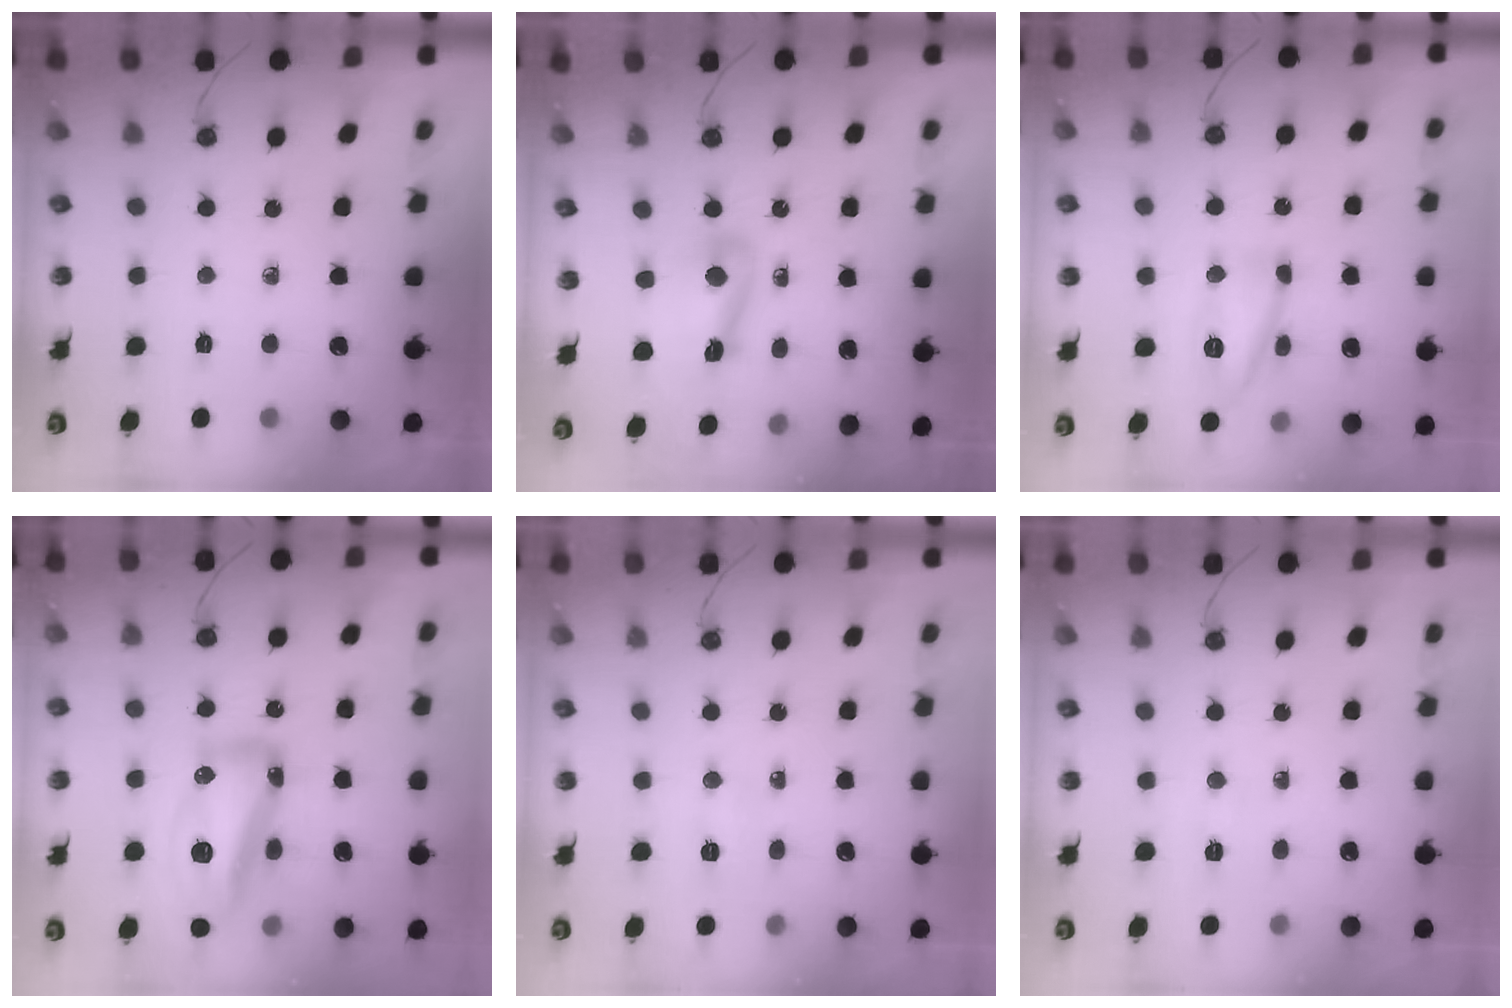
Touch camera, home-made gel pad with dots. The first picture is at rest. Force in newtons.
{"total": 10.5, "press": 10.4, "slide": 1.3}
{"total": 11.3, "press": 11.2, "slide": 0.7}
{"total": 17.0, "press": 16.9, "slide": 1.8}
{"total": 3.9, "press": 3.7, "slide": 1.0}
{"total": 2.8, "press": 2.8, "slide": 0.5}